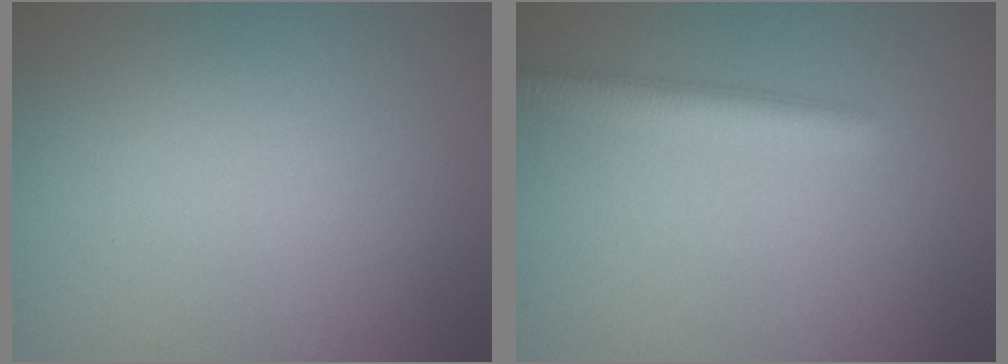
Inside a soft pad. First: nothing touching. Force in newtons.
{"total": 2.7, "press": 2.7, "slide": 0.3}